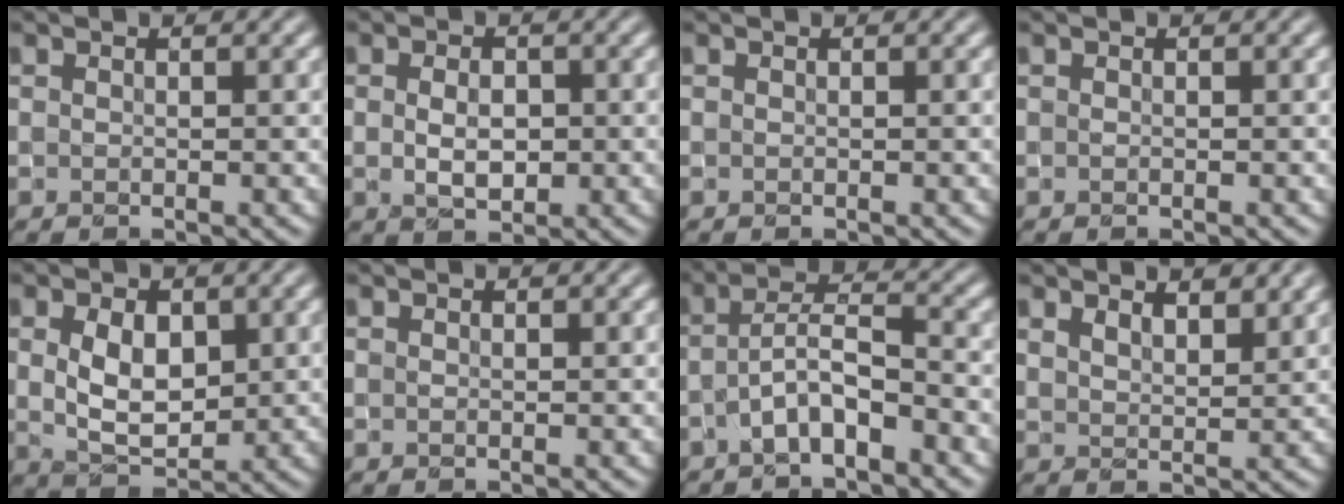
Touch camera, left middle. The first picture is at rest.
{"total": 2.7, "force": [0.0, 1.6, 2.2], "torque": [-0.041, -0.001, 0.001]}
{"total": 0.0}
{"total": 0.0}
{"total": 4.6, "force": [0.7, 2.9, 3.5], "torque": [-0.073, -0.003, 0.016]}
{"total": 0.0}
{"total": 3.7, "force": [-2.0, 1.1, 2.9], "torque": [-0.055, 0.014, -0.042]}
{"total": 3.4, "force": [2.6, 1.2, 1.8], "torque": [-0.031, 0.002, 0.044]}